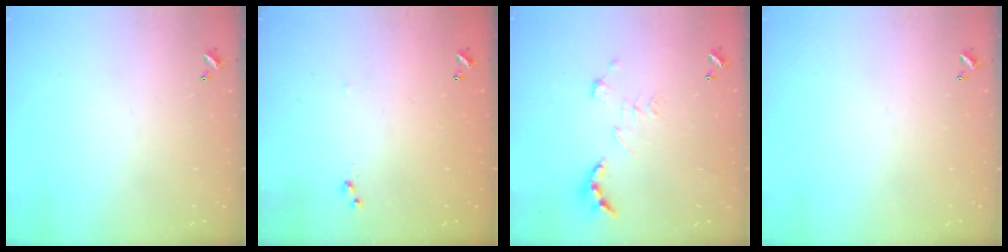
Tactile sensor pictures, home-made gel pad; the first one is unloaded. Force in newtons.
{"total": 4.8, "press": 4.7, "slide": 0.4}
{"total": 2.7, "press": 2.2, "slide": 1.5}
{"total": 0.0}